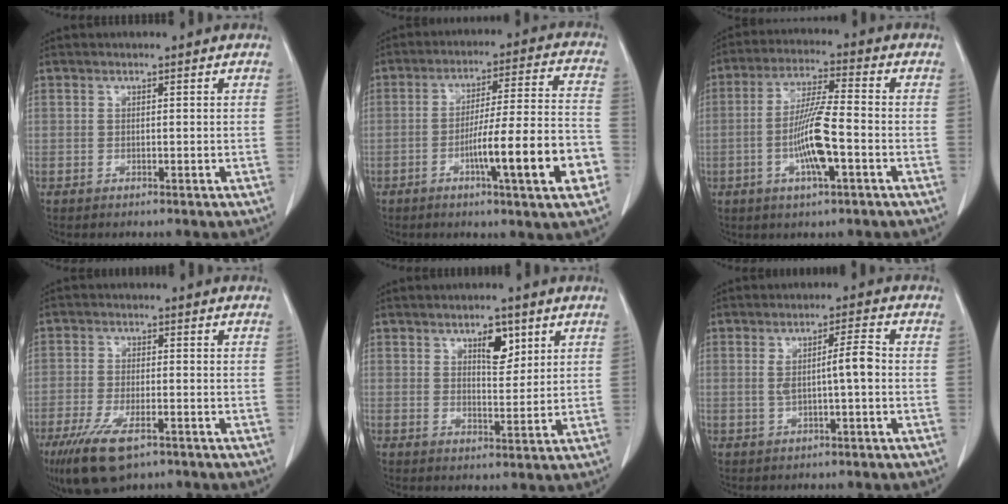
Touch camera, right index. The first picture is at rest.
{"total": 14.9, "force": [-5.3, 0.3, 13.9], "torque": [-0.221, 0.000, -0.080]}
{"total": 9.6, "force": [-2.6, 0.9, 9.2], "torque": [-0.179, -0.002, -0.051]}
{"total": 9.5, "force": [-5.9, 2.9, 6.9], "torque": [-0.128, -0.020, -0.098]}
{"total": 4.7, "force": [2.5, 1.9, 3.5], "torque": [-0.054, -0.003, 0.042]}
{"total": 4.6, "force": [-0.2, 0.1, 4.6], "torque": [-0.081, 0.008, 0.000]}